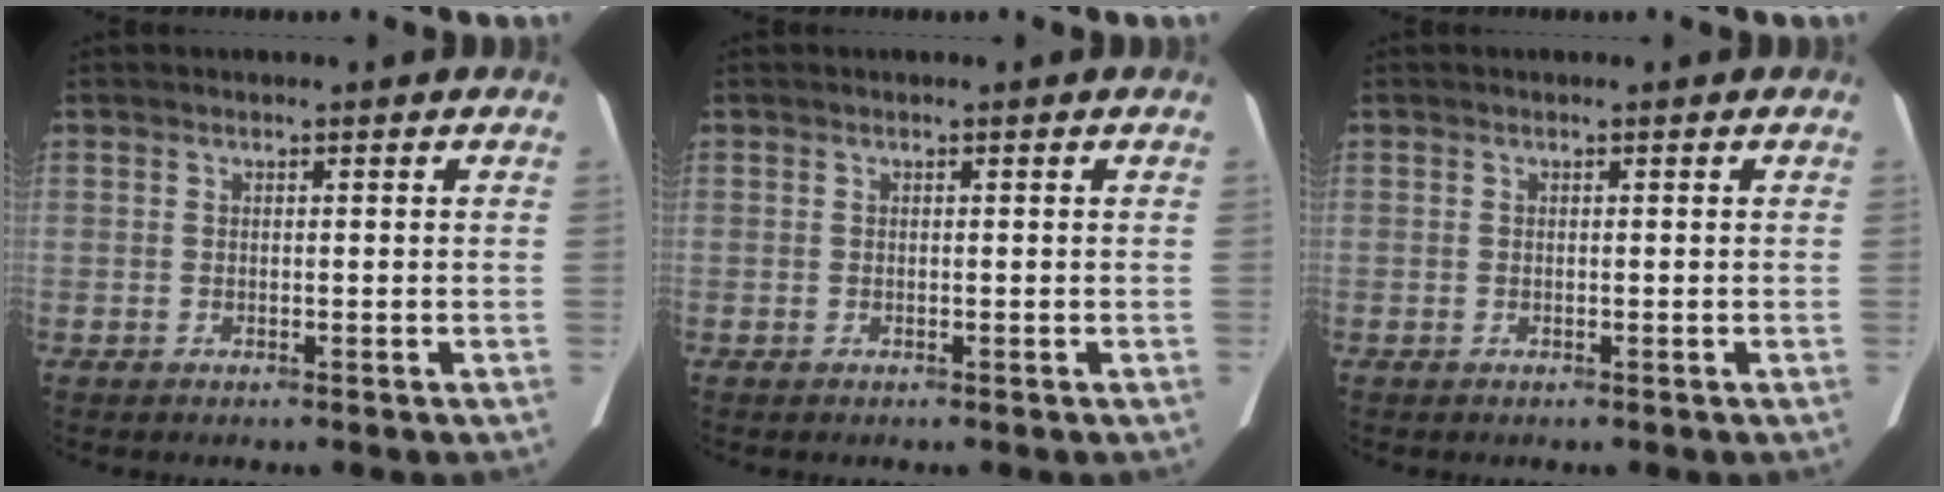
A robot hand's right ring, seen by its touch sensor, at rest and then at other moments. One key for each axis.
{"total": 0.0}
{"total": 0.0}